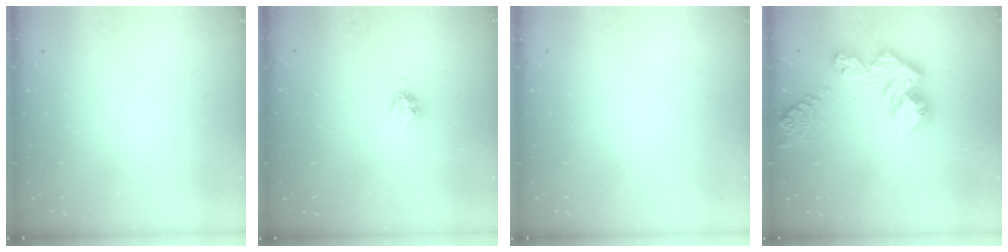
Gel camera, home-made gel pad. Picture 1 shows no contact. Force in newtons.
{"total": 3.6, "press": 3.5, "slide": 0.5}
{"total": 0.0}
{"total": 14.2, "press": 14.1, "slide": 1.6}